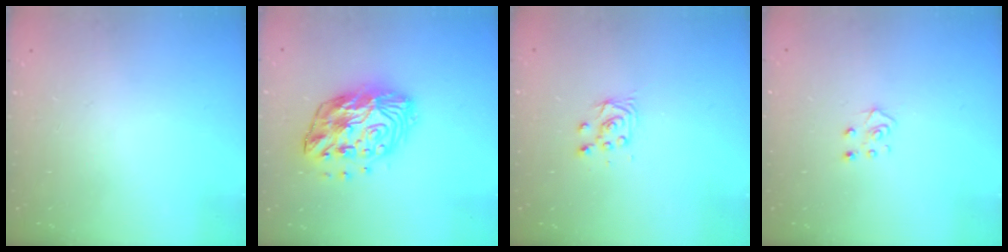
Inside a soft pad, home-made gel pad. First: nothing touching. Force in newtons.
{"total": 15.1, "press": 15.1, "slide": 0.7}
{"total": 6.1, "press": 6.1, "slide": 0.5}
{"total": 4.8, "press": 4.8, "slide": 0.4}